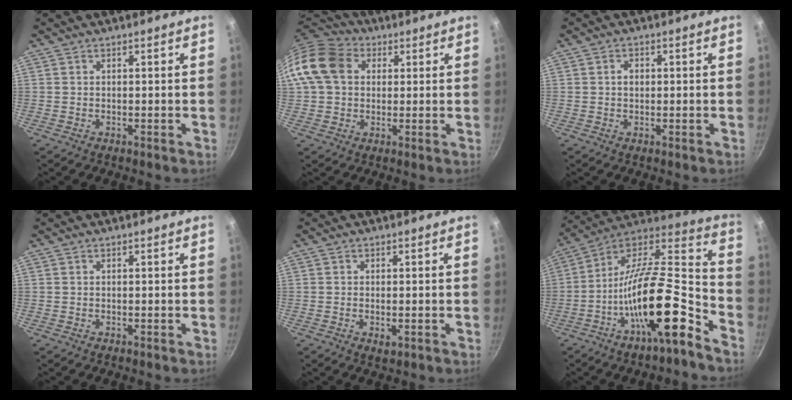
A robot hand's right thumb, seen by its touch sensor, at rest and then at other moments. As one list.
[{"total": 12.9, "force": [2.8, 10.2, 7.3], "torque": [-0.123, 0.022, 0.034]}, {"total": 1.9, "force": [0.2, 1.5, 1.2], "torque": [-0.012, 0.003, 0.002]}, {"total": 0.0}, {"total": 1.7, "force": [-0.4, 0.9, 1.4], "torque": [-0.025, -0.004, -0.006]}, {"total": 23.0, "force": [-11.4, 6.5, 18.9], "torque": [-0.285, 0.074, -0.212]}]